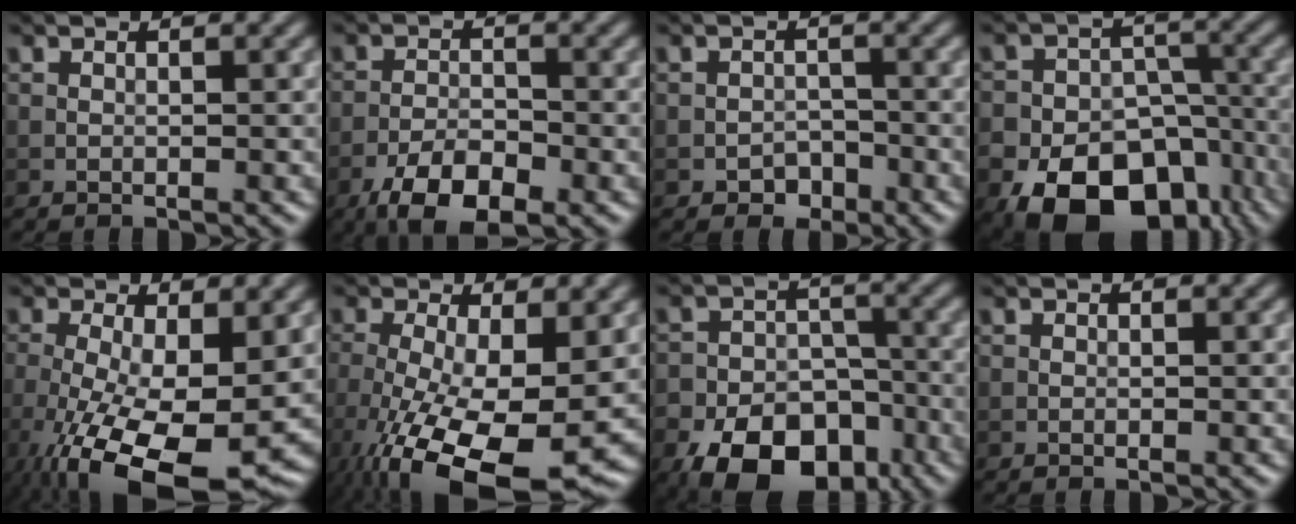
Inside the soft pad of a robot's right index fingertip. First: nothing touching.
{"total": 6.1, "force": [-3.7, 2.6, 4.1], "torque": [-0.072, -0.003, -0.069]}
{"total": 1.9, "force": [-1.2, 1.4, 0.6], "torque": [-0.001, 0.002, -0.022]}
{"total": 15.9, "force": [-8.8, 11.1, 7.2], "torque": [-0.130, -0.043, -0.138]}
{"total": 13.5, "force": [-4.9, 5.0, 11.6], "torque": [-0.201, -0.037, -0.073]}
{"total": 14.9, "force": [-5.8, 5.5, 12.5], "torque": [-0.224, -0.042, -0.084]}
{"total": 12.6, "force": [-7.8, 8.0, 5.8], "torque": [-0.104, -0.027, -0.119]}
{"total": 0.0}